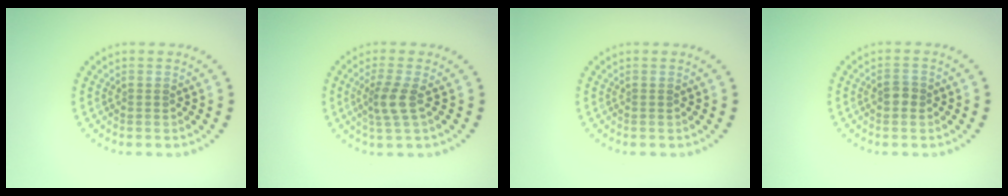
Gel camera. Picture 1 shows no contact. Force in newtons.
{"total": 2.5, "press": 1.9, "slide": 1.5}
{"total": 0.0}
{"total": 1.3, "press": 1.3, "slide": 0.2}